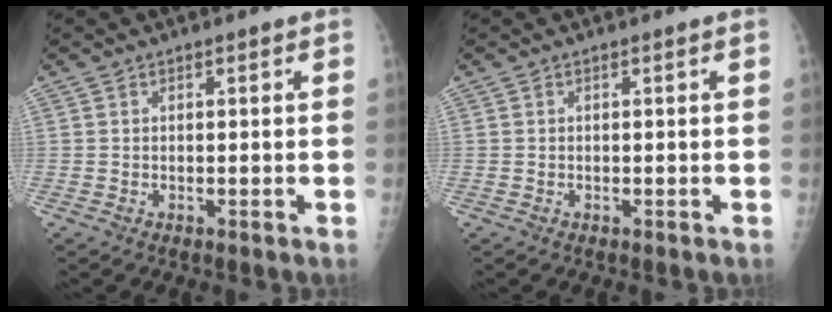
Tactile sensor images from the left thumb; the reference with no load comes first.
{"total": 0.0}